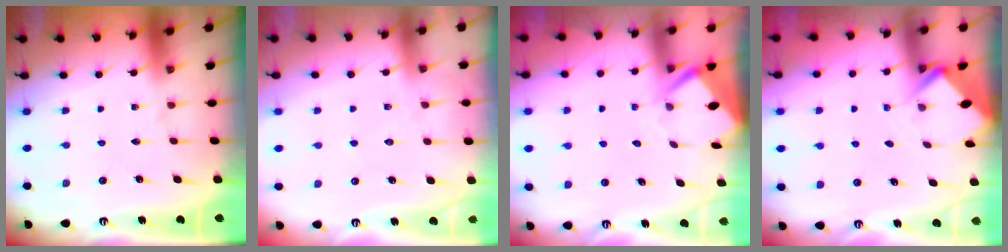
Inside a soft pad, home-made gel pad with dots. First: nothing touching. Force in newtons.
{"total": 5.0, "press": 4.9, "slide": 0.5}
{"total": 3.3, "press": 3.2, "slide": 0.3}
{"total": 2.5, "press": 2.5, "slide": 0.2}